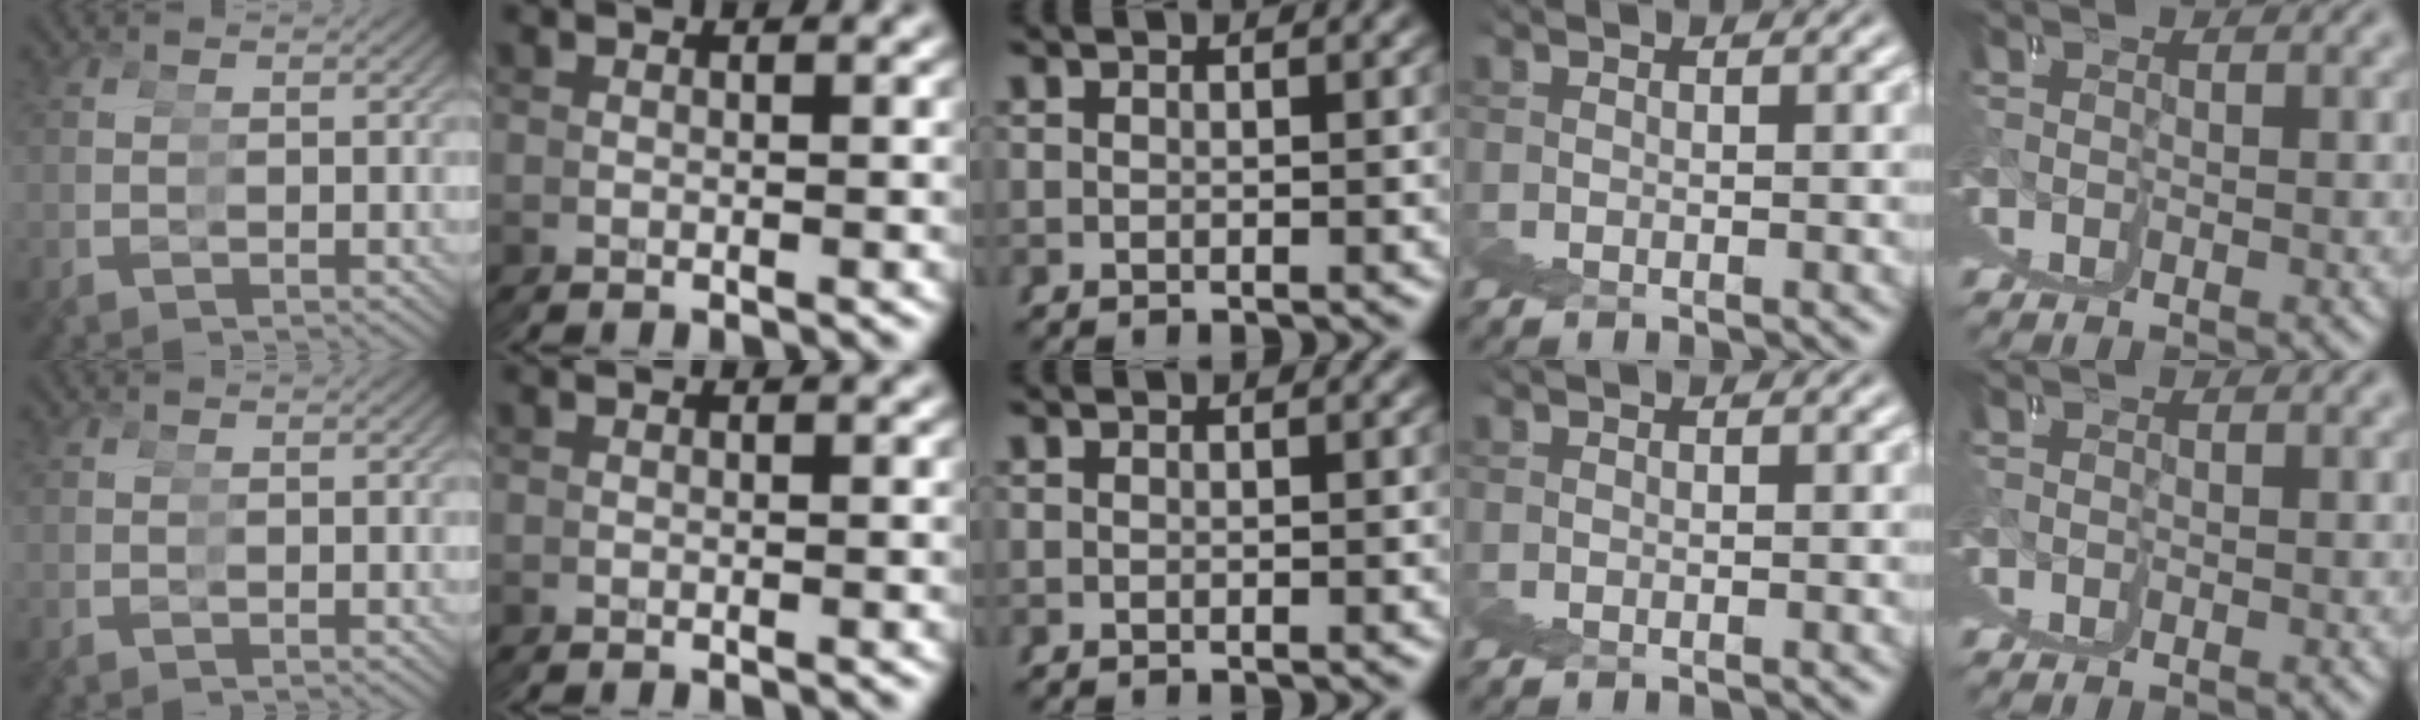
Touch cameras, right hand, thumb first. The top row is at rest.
{}